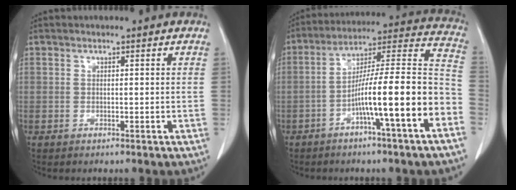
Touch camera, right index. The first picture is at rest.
{"total": 17.0, "force": [-6.2, 0.0, 15.8], "torque": [-0.238, 0.020, -0.103]}